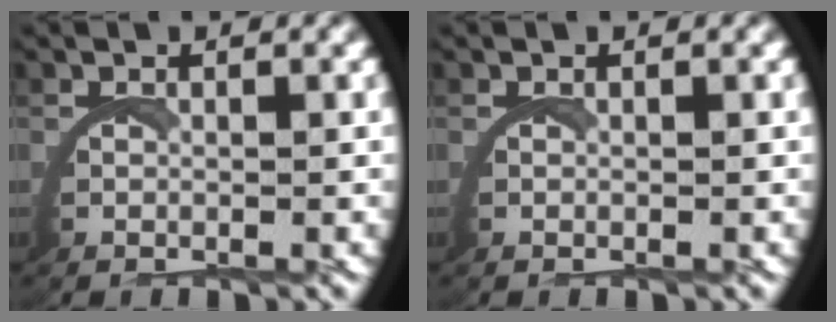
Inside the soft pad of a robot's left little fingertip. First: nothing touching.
{"total": 0.0}